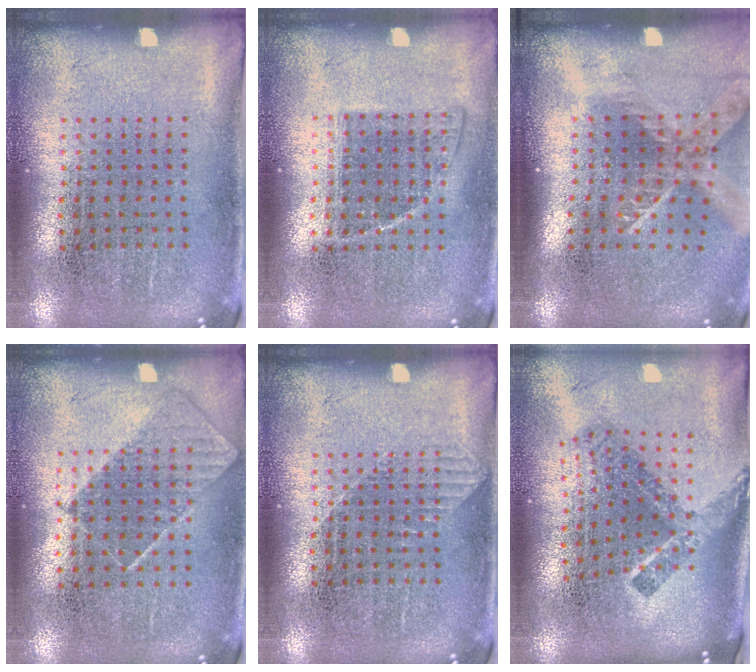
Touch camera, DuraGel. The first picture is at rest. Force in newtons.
{"total": 0.8, "press": 0.8, "slide": 0.3}
{"total": 1.8, "press": 1.3, "slide": 1.2}
{"total": 0.8, "press": 0.6, "slide": 0.4}
{"total": 0.7, "press": 0.6, "slide": 0.2}
{"total": 2.3, "press": 1.5, "slide": 1.7}